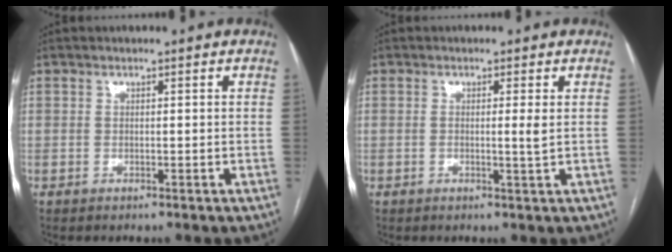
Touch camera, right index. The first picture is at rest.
{"total": 1.7, "force": [0.1, -0.5, 1.7], "torque": [-0.025, -0.003, -0.001]}